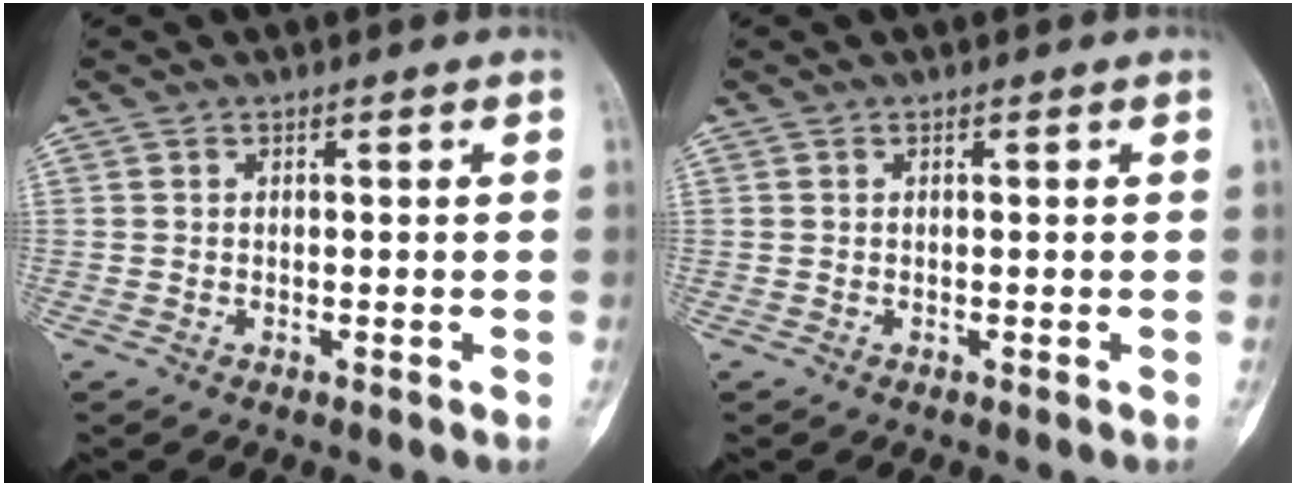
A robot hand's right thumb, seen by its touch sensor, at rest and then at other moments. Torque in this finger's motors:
{"motor_torque": [0.41, 0.41, 0.12, -0.01, 0.07]}